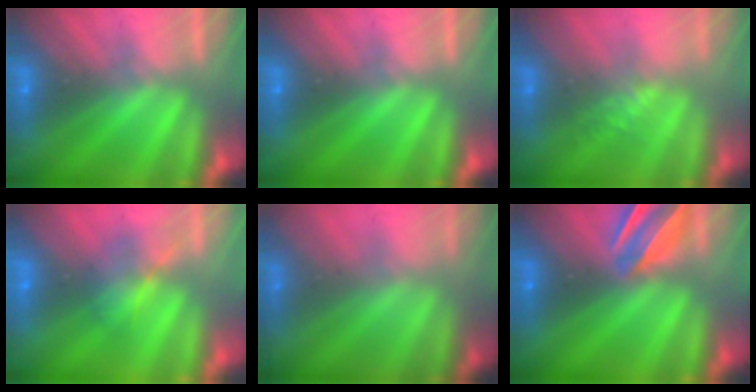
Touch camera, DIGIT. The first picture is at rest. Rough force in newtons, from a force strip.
{"total": 0.0}
{"total": 1.3}
{"total": 1.6}
{"total": 1.5}
{"total": 8.5}